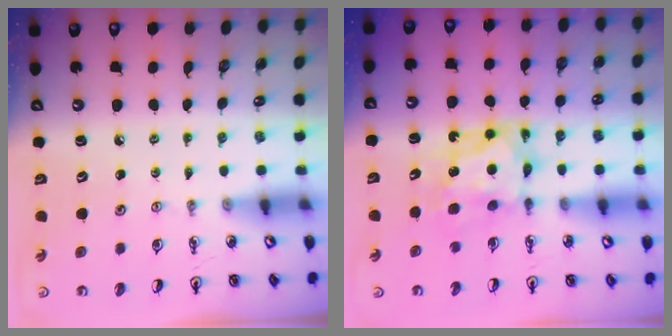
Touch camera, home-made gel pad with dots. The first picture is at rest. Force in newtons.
{"total": 7.1, "press": 7.1, "slide": 0.6}